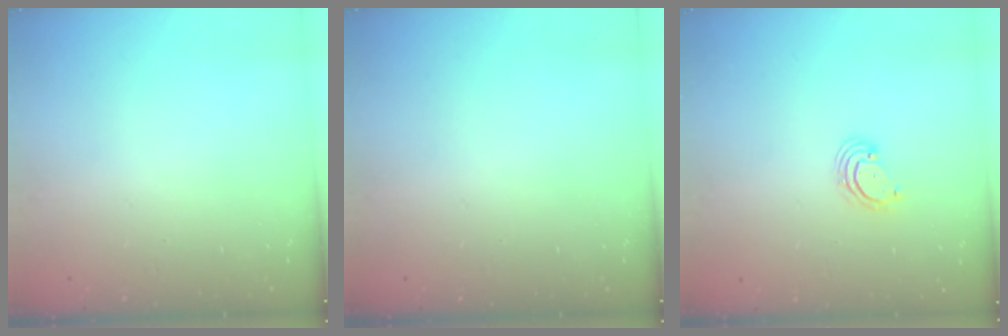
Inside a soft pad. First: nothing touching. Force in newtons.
{"total": 0.0}
{"total": 2.7, "press": 2.7, "slide": 0.7}